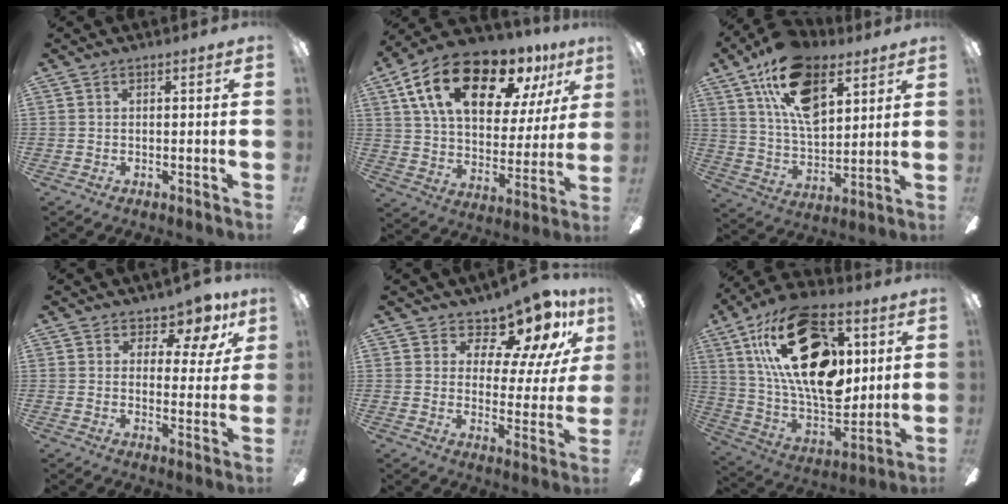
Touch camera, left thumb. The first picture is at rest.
{"total": 23.3, "force": [13.5, 11.5, 15.0], "torque": [-0.251, -0.062, 0.230]}
{"total": 19.3, "force": [10.2, 10.4, 12.6], "torque": [-0.223, -0.026, 0.181]}
{"total": 7.4, "force": [5.3, 3.9, 3.3], "torque": [-0.031, -0.045, 0.092]}
{"total": 12.2, "force": [9.9, 5.1, 4.9], "torque": [-0.077, -0.081, 0.175]}
{"total": 30.0, "force": [10.9, 16.3, 22.6], "torque": [-0.422, -0.046, 0.187]}